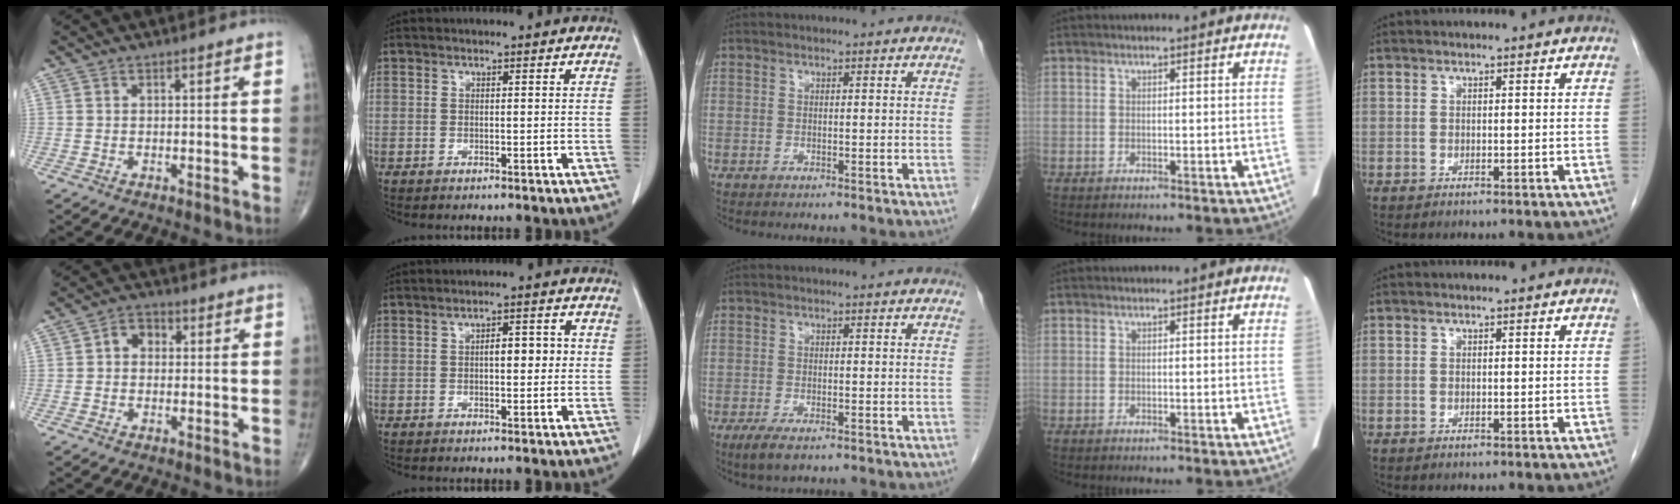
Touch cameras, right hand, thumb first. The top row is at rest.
{"thumb": {"total": 4.0, "force": [0.5, 3.2, 2.3], "torque": [-0.017, 0.015, -0.001]}, "index": {"total": 4.6, "force": [0.3, 1.9, 4.2], "torque": [-0.069, 0.015, 0.007]}, "middle": {"total": 3.0, "force": [-1.8, 0.9, 2.1], "torque": [-0.045, -0.006, -0.031]}}